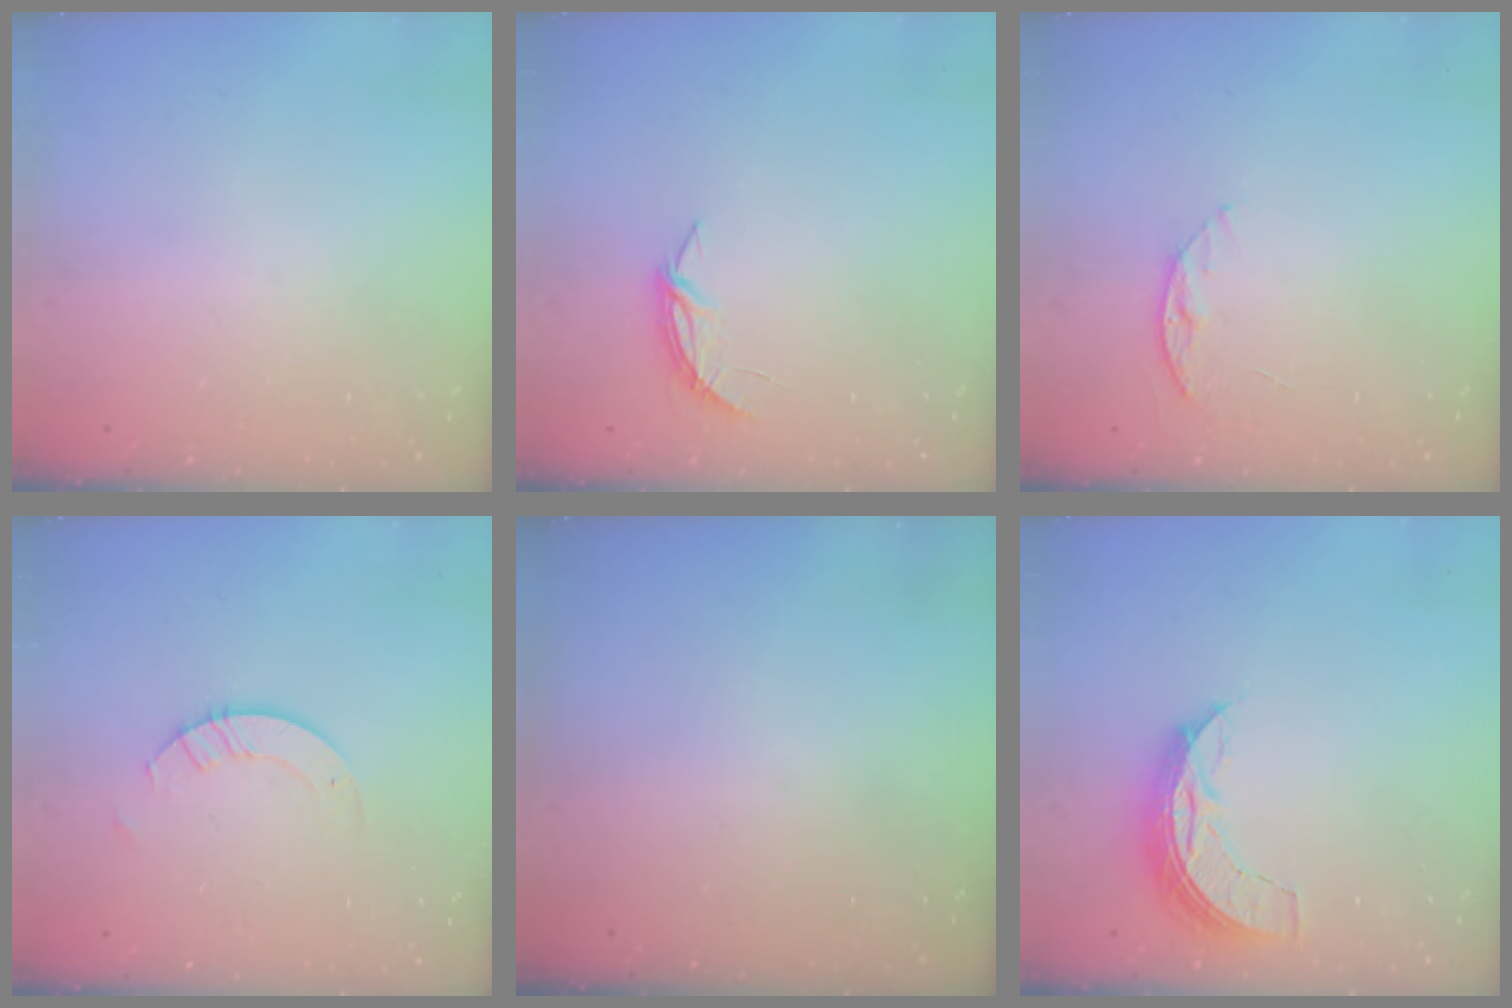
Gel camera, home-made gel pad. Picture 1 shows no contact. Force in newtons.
{"total": 4.4, "press": 4.3, "slide": 0.4}
{"total": 6.4, "press": 6.3, "slide": 0.7}
{"total": 2.6, "press": 2.6, "slide": 0.2}
{"total": 0.0}
{"total": 6.9, "press": 6.9, "slide": 0.5}